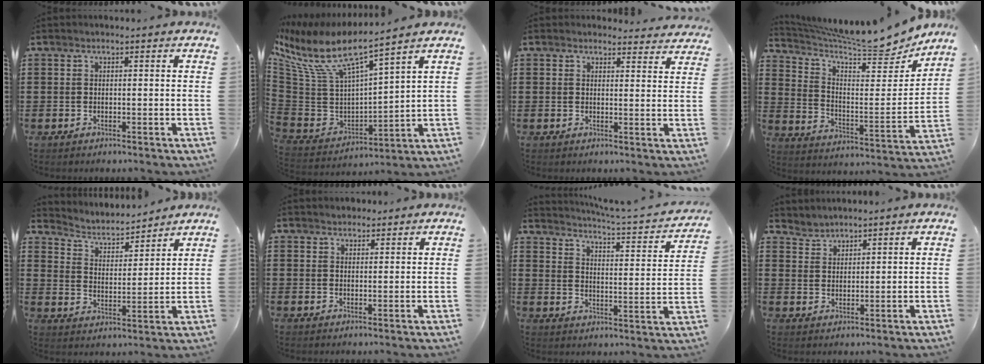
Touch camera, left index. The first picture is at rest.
{"total": 8.6, "force": [5.6, 1.9, 6.3], "torque": [-0.147, -0.045, 0.089]}
{"total": 2.5, "force": [2.5, 0.4, 0.2], "torque": [-0.004, -0.010, 0.045]}
{"total": 8.8, "force": [8.0, 0.5, 3.5], "torque": [-0.086, -0.067, 0.130]}
{"total": 3.5, "force": [3.3, 1.0, 0.6], "torque": [-0.035, -0.026, 0.050]}
{"total": 1.6, "force": [1.5, 0.6, -0.1], "torque": [-0.002, 0.005, 0.030]}
{"total": 3.0, "force": [2.7, -0.5, 1.1], "torque": [-0.041, -0.031, 0.034]}
{"total": 2.4, "force": [2.3, 0.4, -0.5], "torque": [0.002, -0.003, 0.045]}